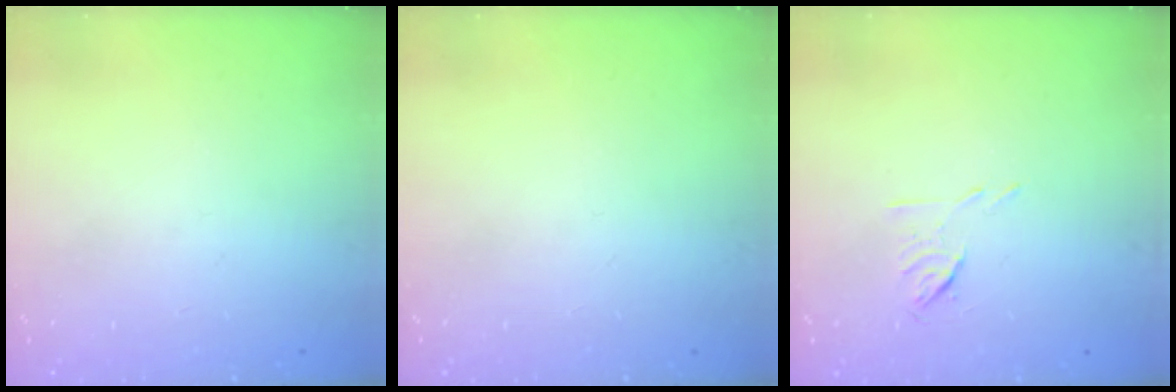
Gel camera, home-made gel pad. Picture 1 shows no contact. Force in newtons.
{"total": 0.0}
{"total": 5.8, "press": 5.7, "slide": 1.2}